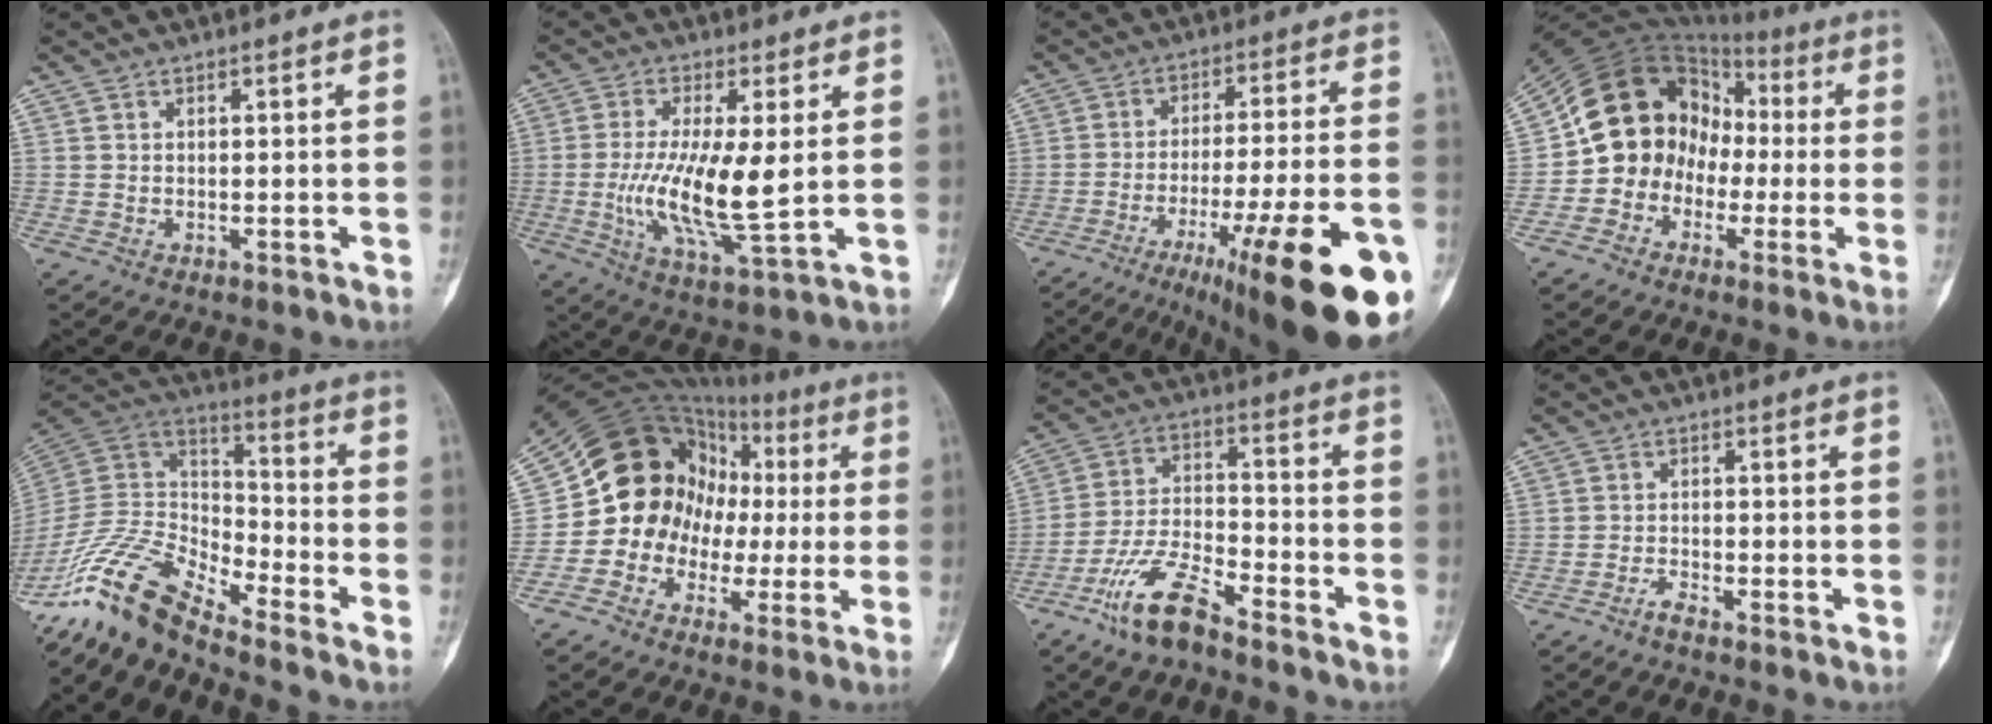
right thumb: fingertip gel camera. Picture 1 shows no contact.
{"total": 12.9, "force": [0.2, 3.3, 12.5], "torque": [-0.257, -0.020, 0.009]}
{"total": 25.5, "force": [-12.9, 4.8, 21.5], "torque": [-0.252, 0.045, -0.185]}
{"total": 14.0, "force": [-1.9, 12.4, 6.3], "torque": [-0.073, 0.060, -0.039]}
{"total": 13.9, "force": [-12.2, 3.0, 5.9], "torque": [-0.117, 0.084, -0.247]}
{"total": 15.9, "force": [-1.2, 14.4, 6.5], "torque": [-0.059, 0.081, -0.024]}
{"total": 11.3, "force": [-8.0, 3.1, 7.3], "torque": [-0.151, 0.049, -0.159]}
{"total": 2.0, "force": [-1.7, 0.0, 1.0], "torque": [-0.029, 0.003, -0.037]}